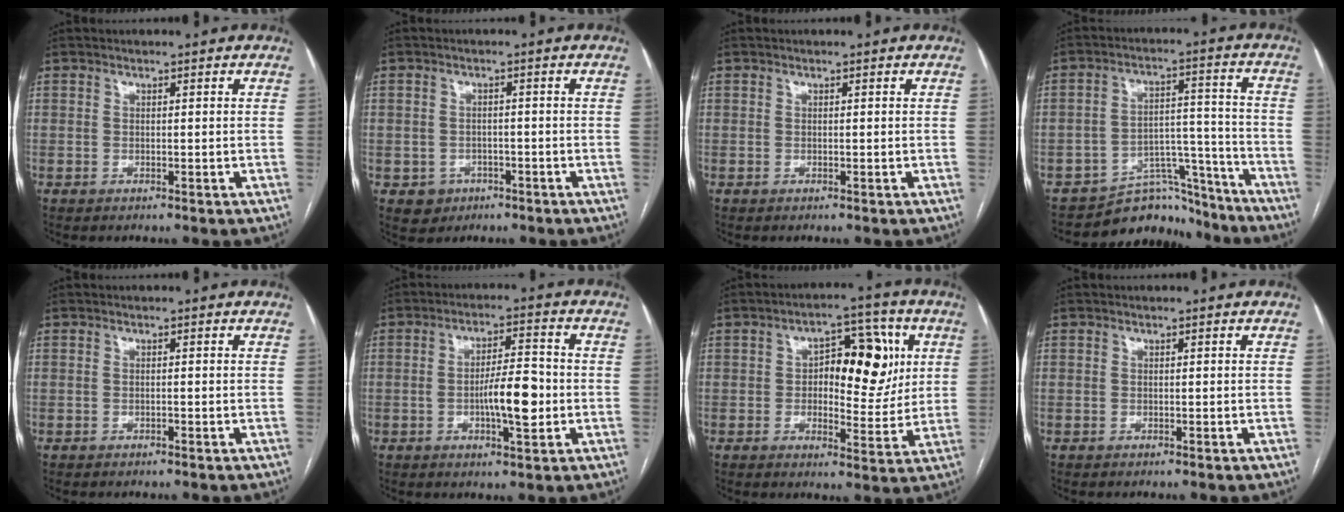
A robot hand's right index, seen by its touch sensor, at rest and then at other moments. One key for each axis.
{"total": 3.7, "fx": -1.5, "fy": 3.3, "fz": 0.2, "tx": 0.005, "ty": 0.011, "tz": -0.016}
{"total": 0.0}
{"total": 9.7, "fx": -9.1, "fy": 3.5, "fz": -0.3, "tx": 0.021, "ty": 0.066, "tz": -0.140}
{"total": 0.0}
{"total": 8.0, "fx": -1.4, "fy": 1.9, "fz": 7.7, "tx": -0.130, "ty": 0.006, "tz": -0.023}
{"total": 11.7, "fx": 2.4, "fy": 5.7, "fz": 10.0, "tx": -0.131, "ty": 0.024, "tz": 0.039}
{"total": 0.0}